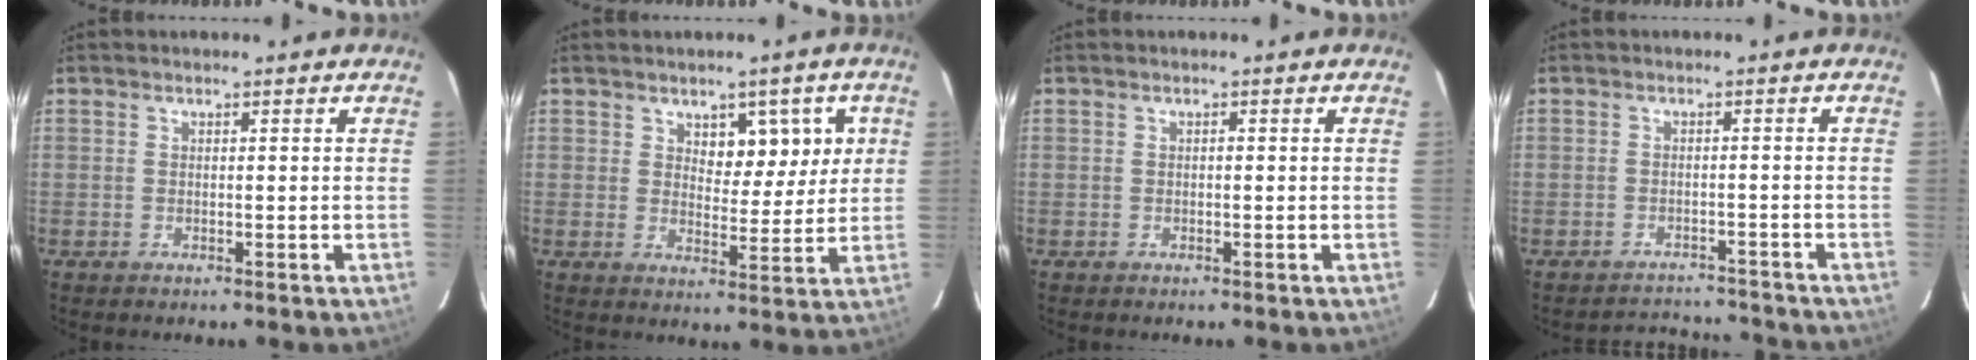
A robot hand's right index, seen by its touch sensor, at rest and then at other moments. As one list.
[{"total": 6.4, "force": [2.6, 3.6, 4.6], "torque": [-0.050, 0.012, 0.040]}, {"total": 0.0}, {"total": 5.4, "force": [-5.1, 1.2, -1.3], "torque": [0.018, 0.017, -0.070]}]